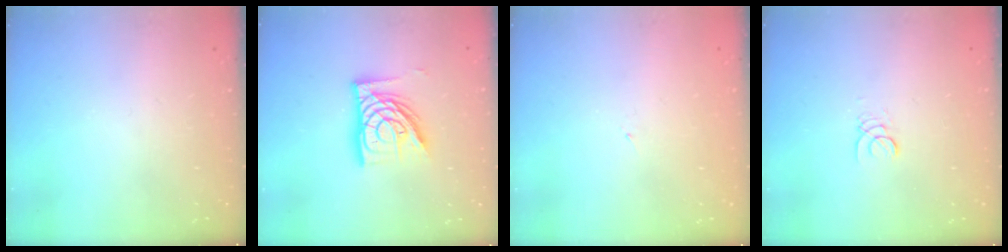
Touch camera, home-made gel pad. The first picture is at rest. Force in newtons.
{"total": 15.0, "press": 15.0, "slide": 1.2}
{"total": 1.9, "press": 1.9, "slide": 0.1}
{"total": 1.2, "press": 1.2, "slide": 0.0}